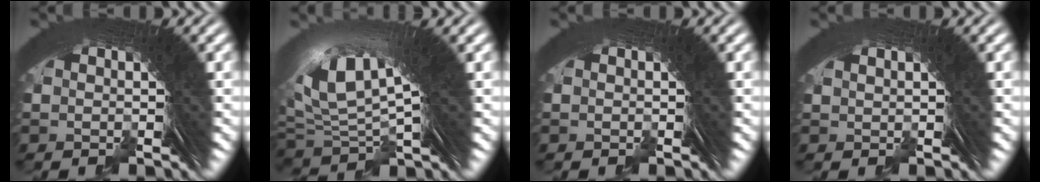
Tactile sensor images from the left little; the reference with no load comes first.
{"total": 6.6, "force": [1.7, 3.7, 5.2], "torque": [-0.102, -0.002, 0.038]}
{"total": 0.0}
{"total": 1.3, "force": [0.5, -1.1, -0.4], "torque": [0.024, 0.001, 0.016]}